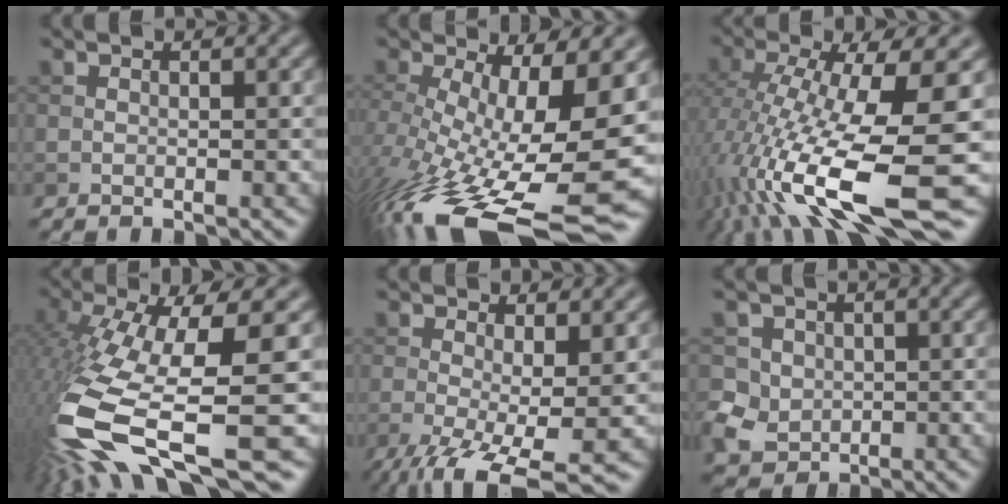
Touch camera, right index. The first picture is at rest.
{"total": 14.2, "force": [-4.1, 4.6, 12.9], "torque": [-0.227, -0.030, -0.059]}
{"total": 14.9, "force": [-4.5, 3.6, 13.8], "torque": [-0.270, -0.014, -0.066]}
{"total": 14.4, "force": [-4.5, 4.2, 13.0], "torque": [-0.278, -0.025, -0.064]}
{"total": 8.1, "force": [-3.1, 2.3, 7.1], "torque": [-0.136, -0.023, -0.049]}
{"total": 4.5, "force": [-0.5, 4.1, 1.7], "torque": [-0.036, 0.001, -0.018]}